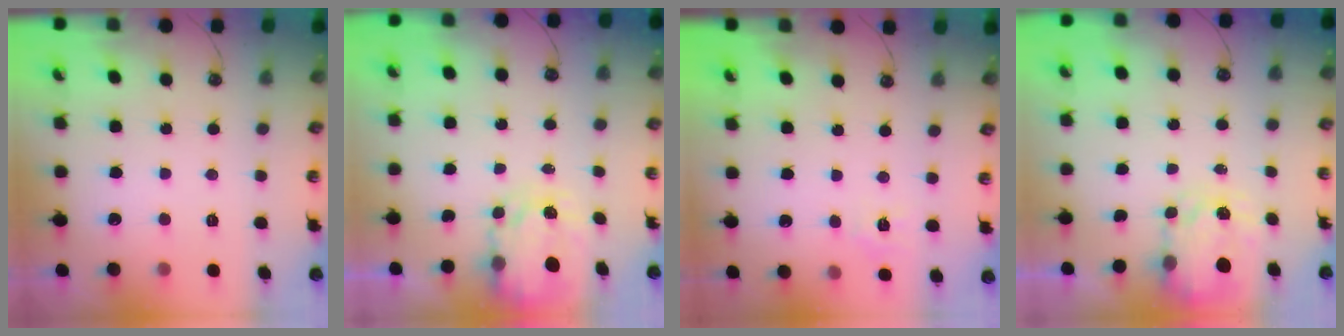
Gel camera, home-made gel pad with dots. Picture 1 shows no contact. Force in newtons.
{"total": 3.8, "press": 3.8, "slide": 0.1}
{"total": 4.3, "press": 4.3, "slide": 0.6}
{"total": 3.5, "press": 3.5, "slide": 0.4}